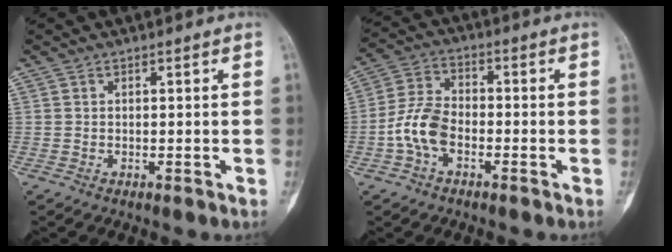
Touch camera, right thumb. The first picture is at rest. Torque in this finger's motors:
{"motor_torque": [1.10, 0.93, 0.58, -0.60, 0.26]}